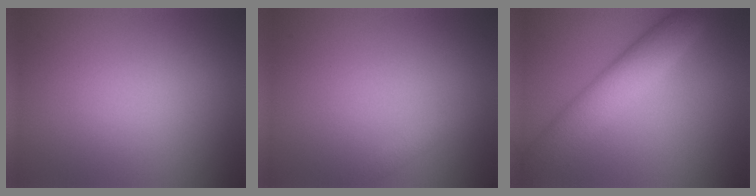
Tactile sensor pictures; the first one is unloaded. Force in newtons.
{"total": 1.0, "press": 1.0, "slide": 0.0}
{"total": 6.3, "press": 6.3, "slide": 0.1}